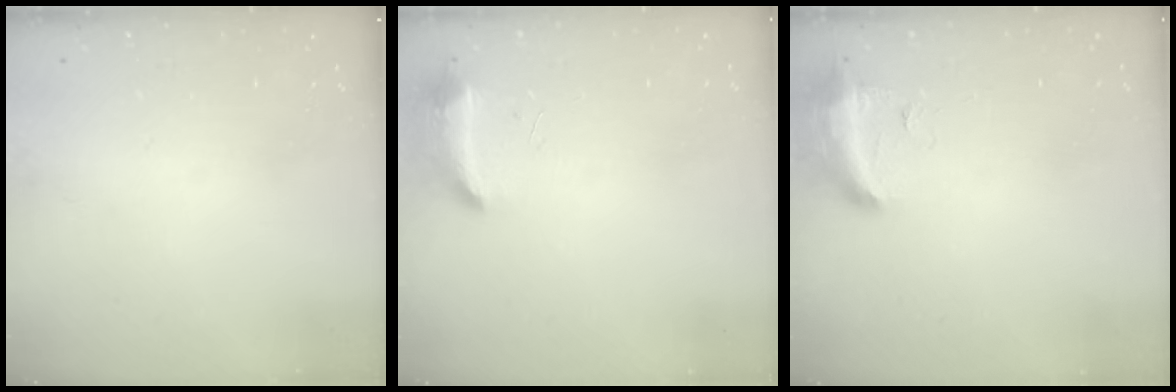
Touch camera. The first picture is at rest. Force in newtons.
{"total": 18.6, "press": 10.8, "slide": 15.1}
{"total": 12.6, "press": 10.6, "slide": 6.9}